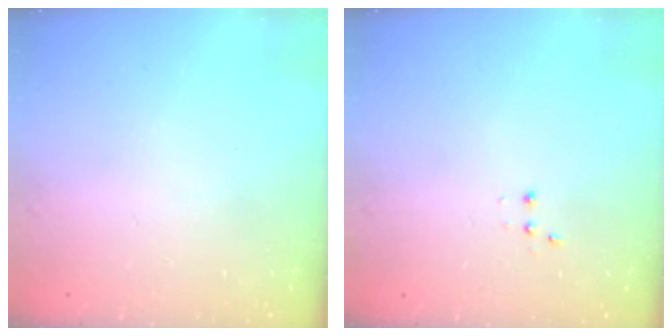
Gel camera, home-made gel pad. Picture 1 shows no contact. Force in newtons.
{"total": 2.8, "press": 2.7, "slide": 0.7}